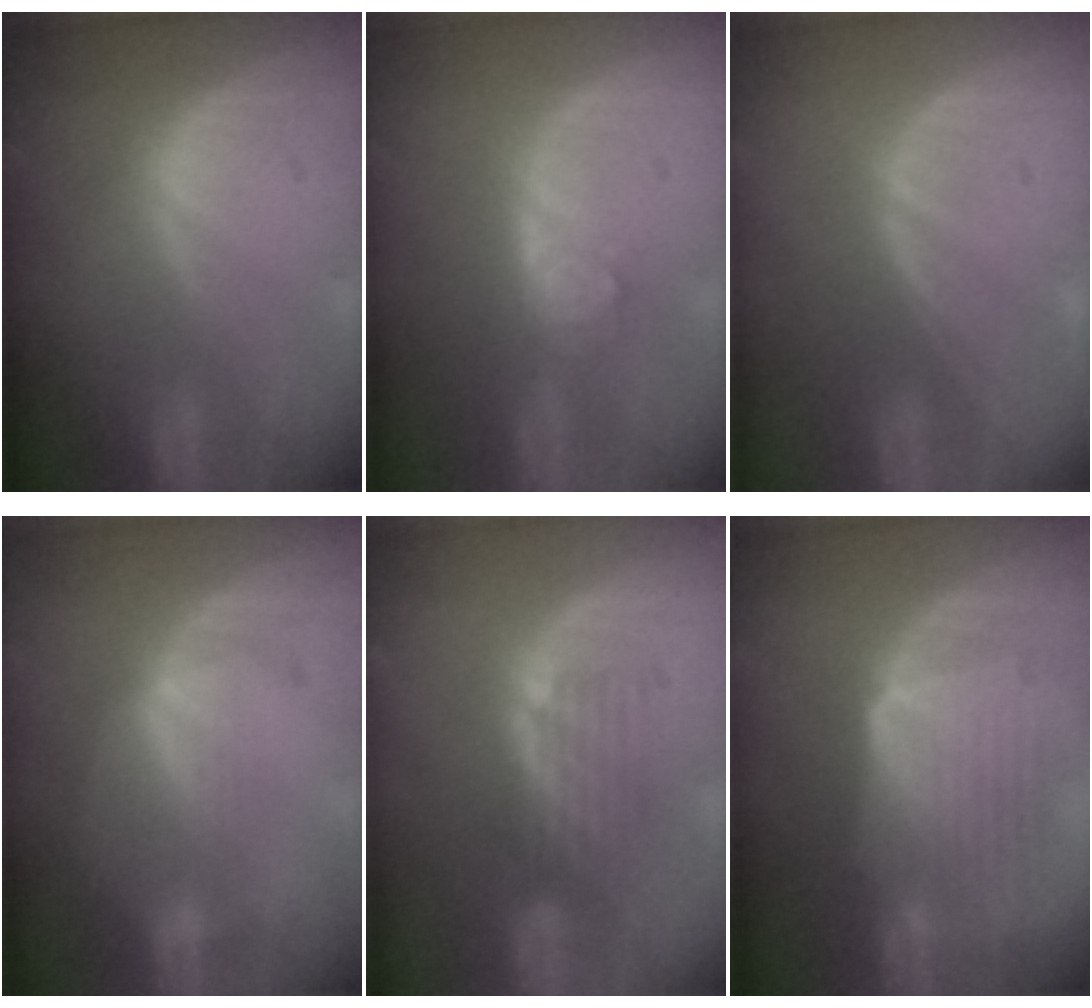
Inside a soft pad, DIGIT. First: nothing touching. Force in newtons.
{"total": 3.8, "press": 3.5, "slide": 1.6}
{"total": 0.0}
{"total": 2.7, "press": 2.7, "slide": 0.4}
{"total": 4.7, "press": 4.0, "slide": 2.5}
{"total": 9.3, "press": 8.6, "slide": 3.4}